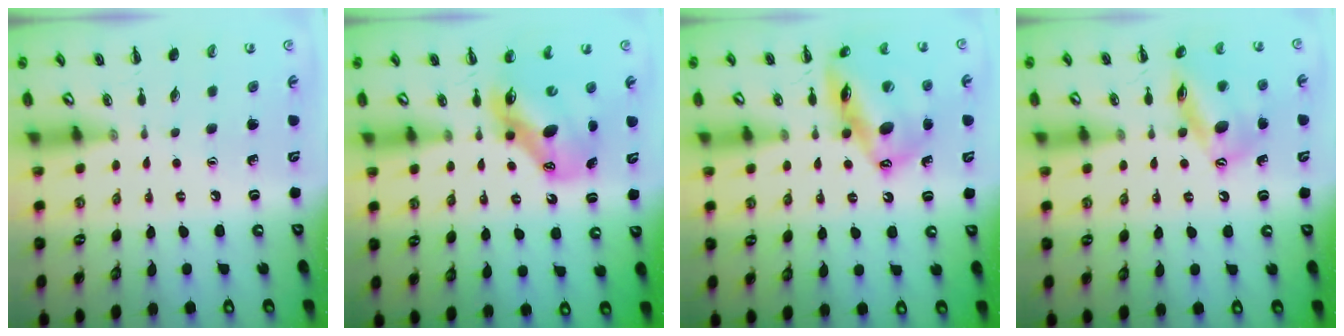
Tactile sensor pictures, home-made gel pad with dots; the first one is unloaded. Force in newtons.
{"total": 10.7, "press": 10.3, "slide": 2.8}
{"total": 17.9, "press": 17.5, "slide": 4.1}
{"total": 15.0, "press": 14.8, "slide": 2.1}